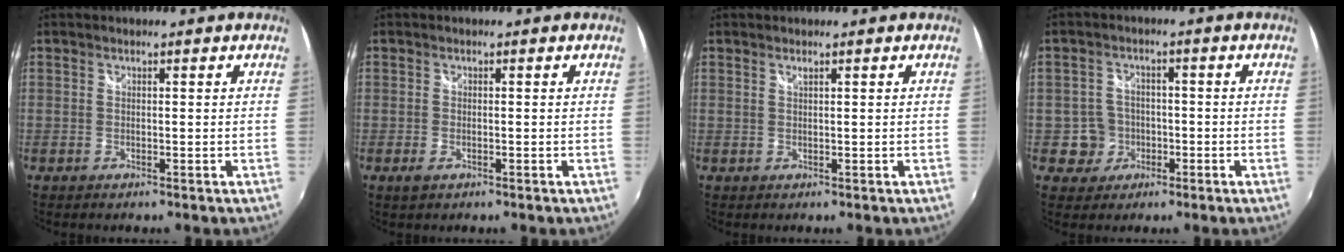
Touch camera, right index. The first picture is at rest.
{"total": 1.4, "force": [-0.8, 0.7, 0.9], "torque": [-0.019, -0.004, -0.014]}
{"total": 0.6, "force": [0.5, -0.1, 0.3], "torque": [-0.004, 0.001, 0.009]}
{"total": 4.9, "force": [-1.5, 4.7, 0.2], "torque": [-0.011, 0.017, -0.019]}